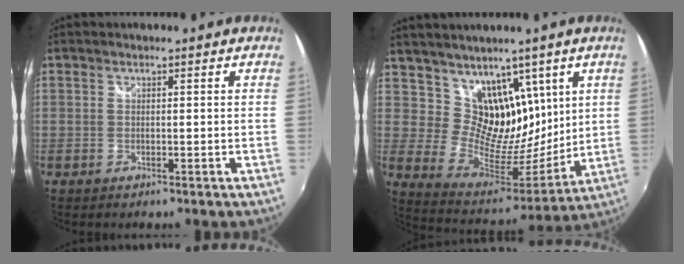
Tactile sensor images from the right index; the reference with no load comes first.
{"total": 14.7, "force": [8.3, 10.2, 6.4], "torque": [-0.101, -0.018, 0.162]}